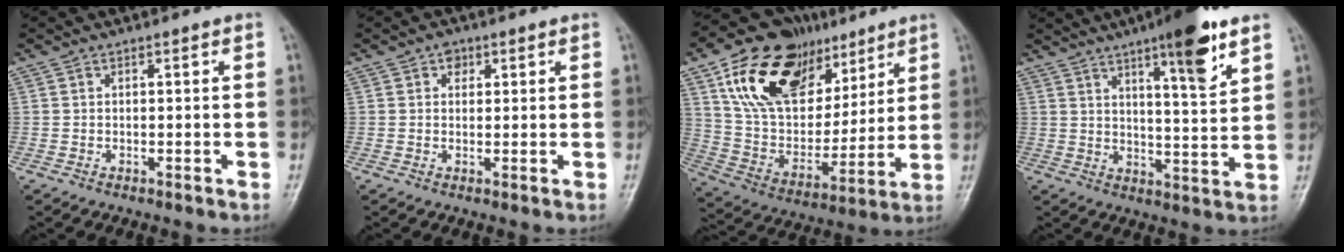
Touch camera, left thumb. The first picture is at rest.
{"total": 2.2, "force": [1.1, 1.8, 0.9], "torque": [0.002, -0.002, 0.010]}
{"total": 25.1, "force": [12.8, 15.4, 15.1], "torque": [-0.226, -0.023, 0.230]}
{"total": 12.4, "force": [7.4, 2.2, 9.7], "torque": [-0.132, -0.041, 0.108]}